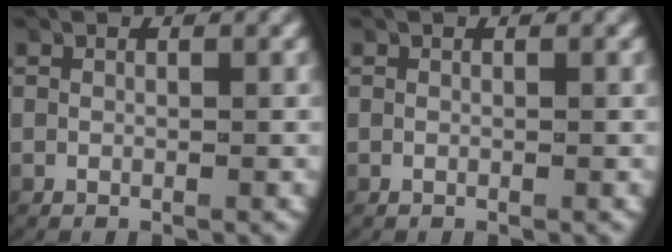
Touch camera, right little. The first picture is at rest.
{"total": 0.0}